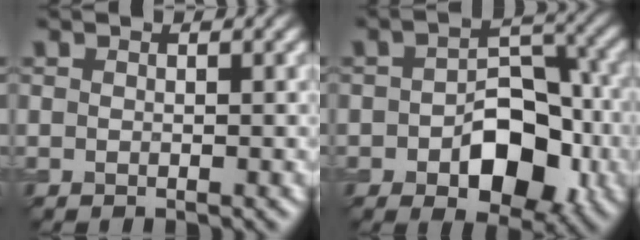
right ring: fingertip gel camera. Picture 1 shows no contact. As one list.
[{"total": 8.0, "force": [-2.4, 4.8, 6.0], "torque": [-0.078, 0.005, -0.031]}]